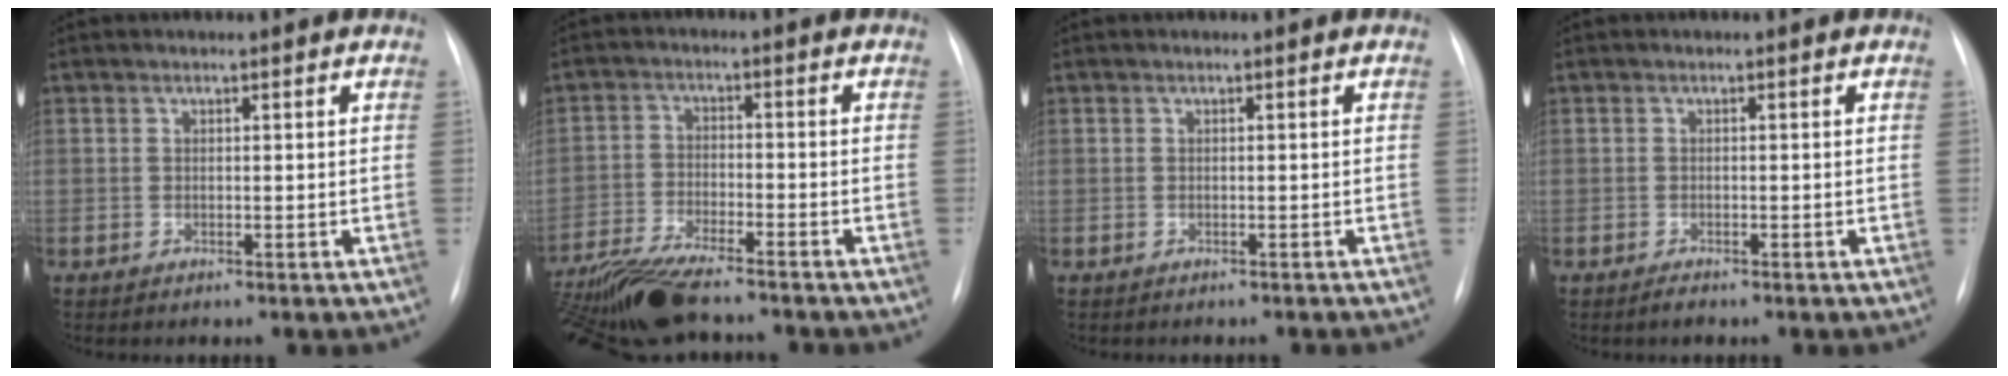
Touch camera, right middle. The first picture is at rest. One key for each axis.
{"total": 11.6, "fx": -9.8, "fy": 1.5, "fz": 6.0, "tx": -0.110, "ty": -0.030, "tz": -0.169}
{"total": 1.9, "fx": -1.8, "fy": 0.4, "fz": 0.7, "tx": -0.011, "ty": -0.004, "tz": -0.018}
{"total": 1.0, "fx": -0.9, "fy": 0.2, "fz": 0.5, "tx": -0.012, "ty": -0.002, "tz": -0.012}